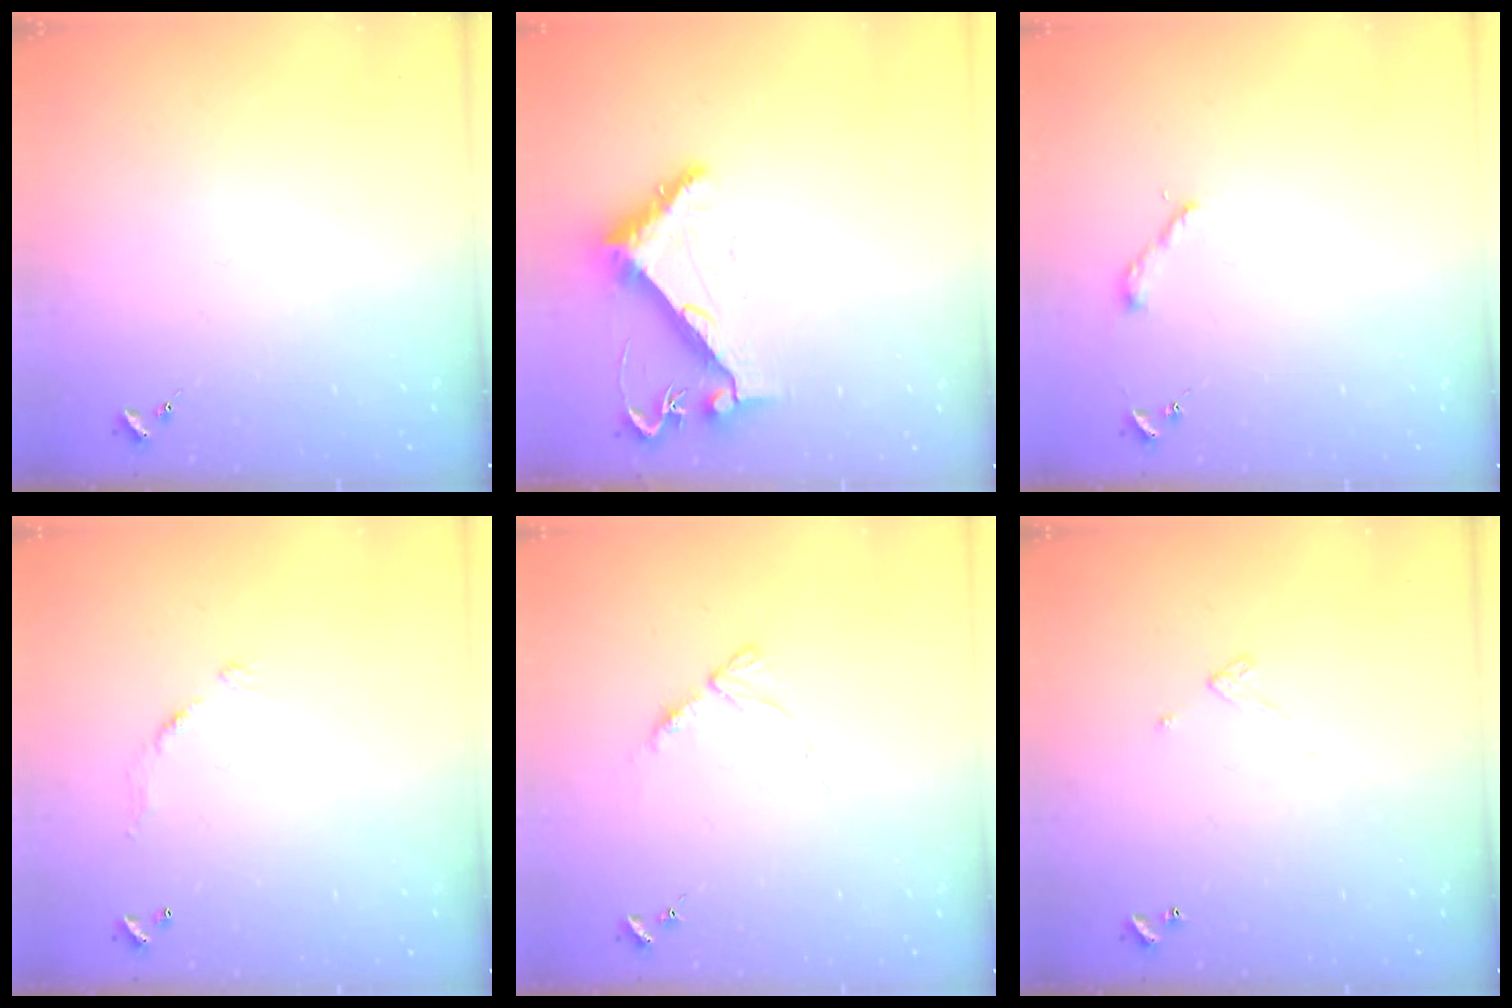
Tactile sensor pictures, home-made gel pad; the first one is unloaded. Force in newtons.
{"total": 8.4, "press": 8.4, "slide": 0.4}
{"total": 3.8, "press": 3.8, "slide": 0.3}
{"total": 6.0, "press": 6.0, "slide": 0.4}
{"total": 6.9, "press": 6.8, "slide": 0.7}
{"total": 2.6, "press": 2.6, "slide": 0.2}